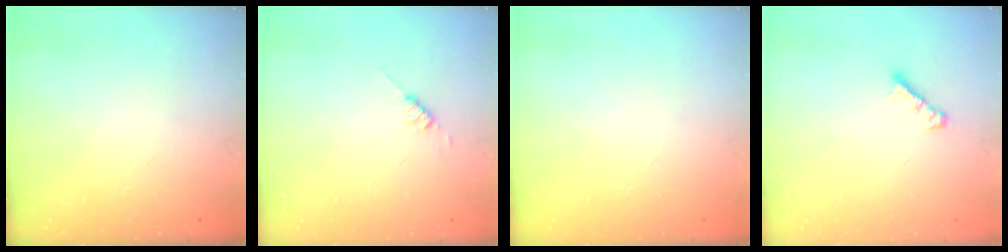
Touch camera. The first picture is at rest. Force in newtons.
{"total": 2.6, "press": 2.6, "slide": 0.3}
{"total": 0.0}
{"total": 3.0, "press": 3.0, "slide": 0.4}